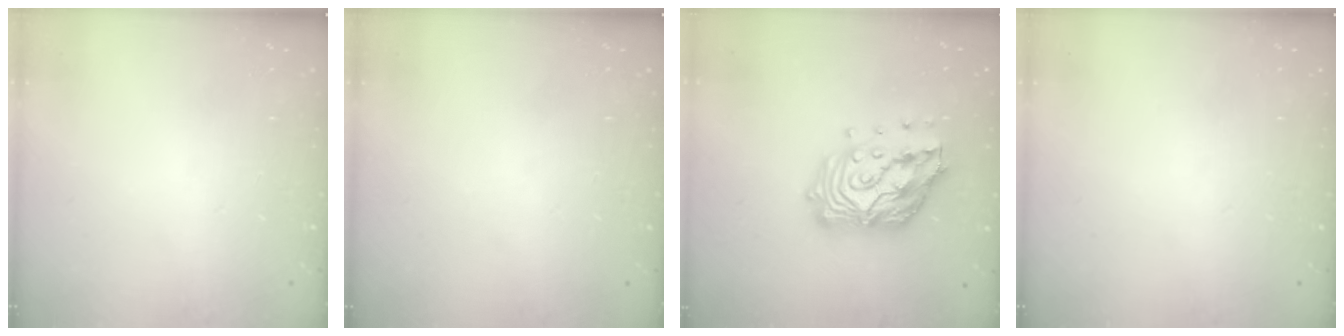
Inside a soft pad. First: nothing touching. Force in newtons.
{"total": 0.0}
{"total": 17.9, "press": 17.8, "slide": 1.7}
{"total": 0.0}